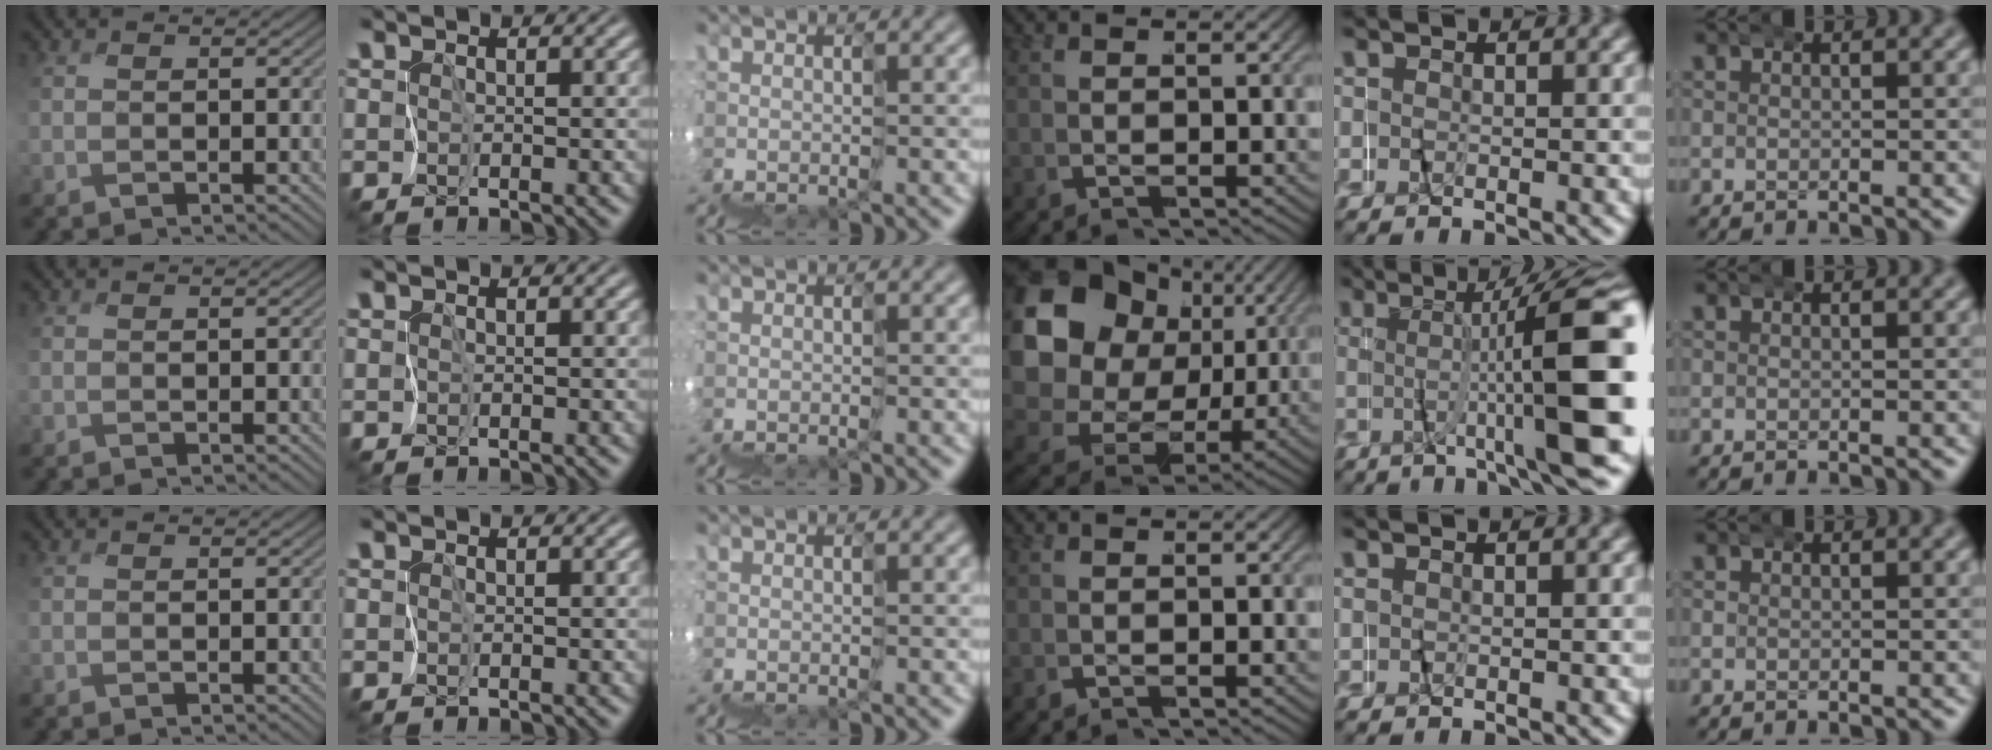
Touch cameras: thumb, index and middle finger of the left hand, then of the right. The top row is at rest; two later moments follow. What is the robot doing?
{"motion": "wrap", "object": "napkin"}